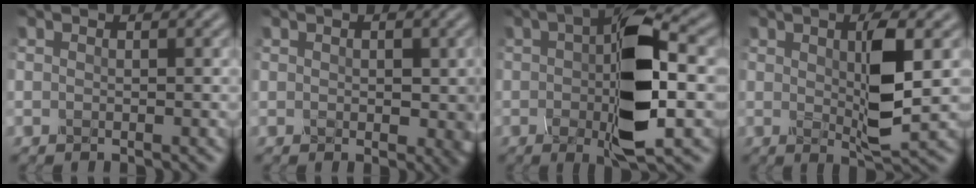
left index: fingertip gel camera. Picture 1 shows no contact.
{"total": 2.8, "force": [0.3, 1.8, 2.1], "torque": [-0.026, -0.007, 0.005]}
{"total": 9.7, "force": [-0.6, 3.7, 9.0], "torque": [-0.153, 0.002, -0.014]}
{"total": 5.1, "force": [0.7, 1.2, 4.9], "torque": [-0.089, -0.006, 0.014]}